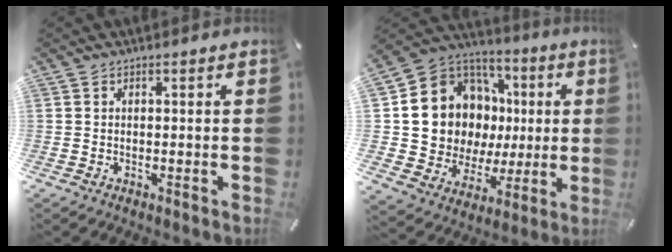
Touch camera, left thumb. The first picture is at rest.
{"total": 13.7, "force": [2.0, 12.7, 4.6], "torque": [-0.085, -0.036, 0.062]}